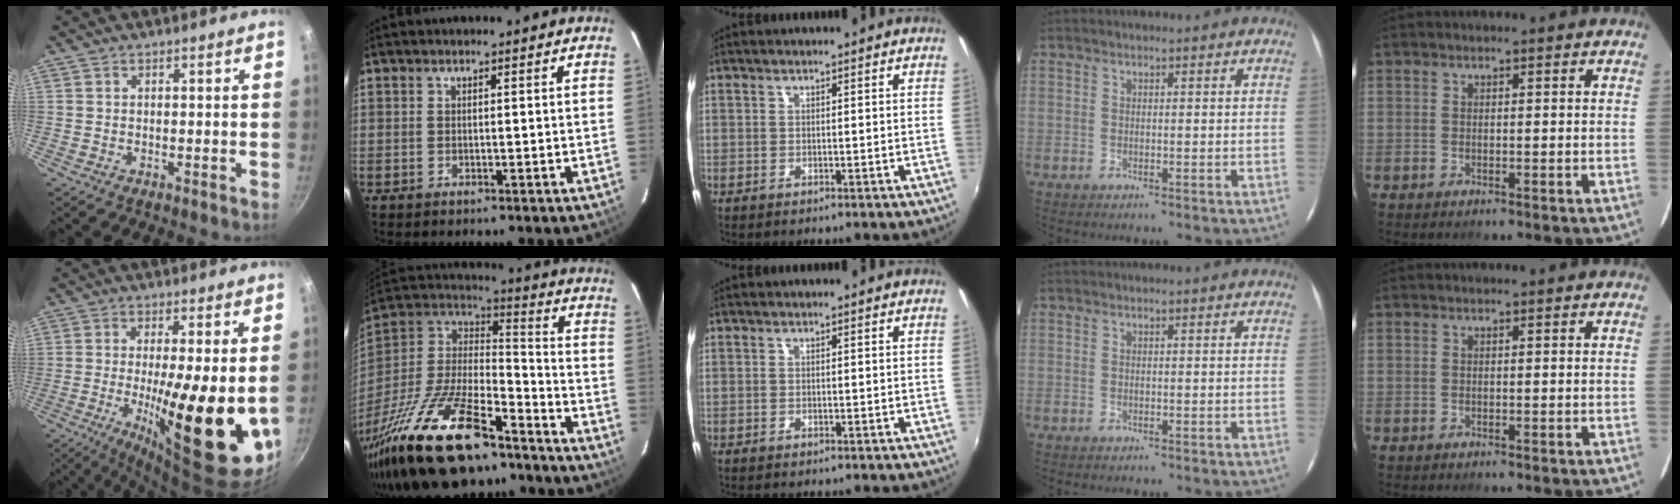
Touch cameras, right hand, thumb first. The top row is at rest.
{"thumb": {"total": 20.3, "force": [-2.1, 5.2, 19.5], "torque": [-0.287, -0.024, -0.028]}, "index": {"total": 31.9, "force": [-21.6, 12.3, 20.0], "torque": [-0.407, -0.028, -0.350]}}